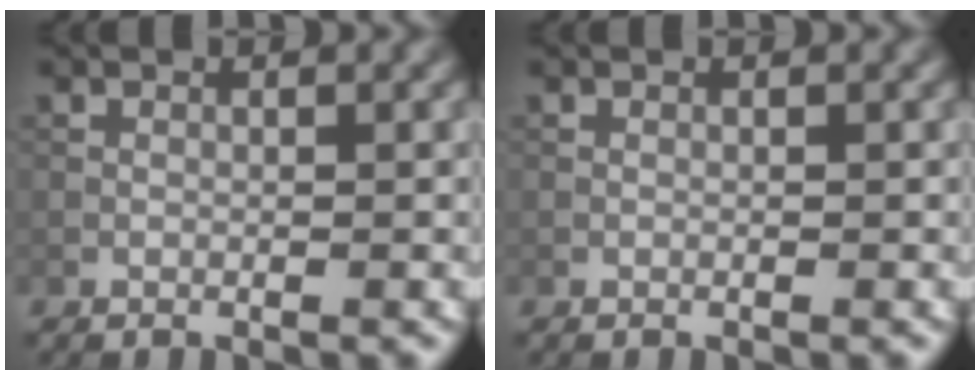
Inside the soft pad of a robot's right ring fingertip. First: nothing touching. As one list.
[{"total": 0.0}]